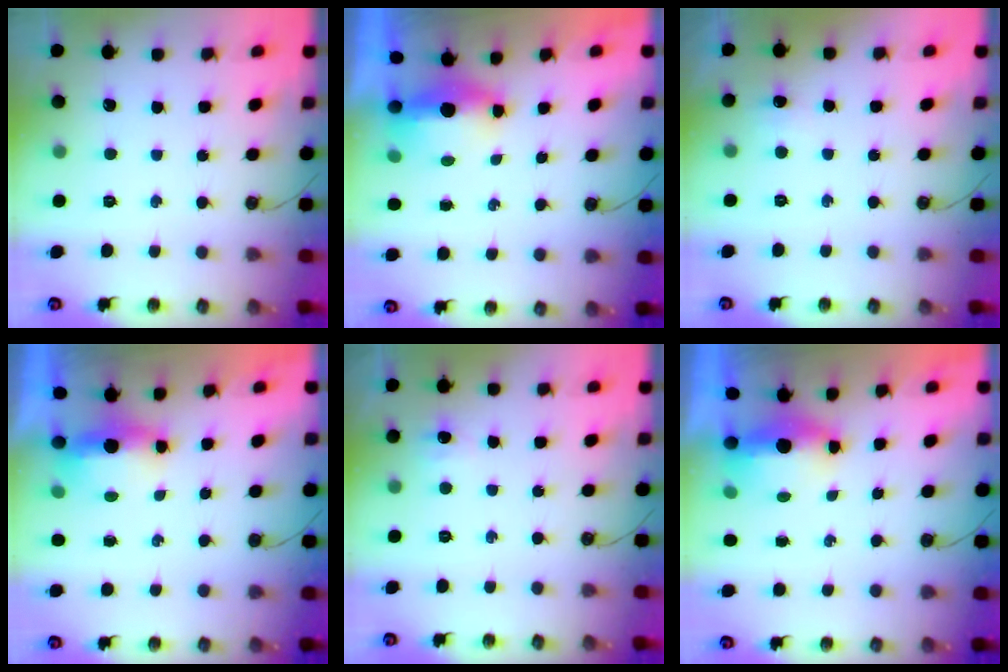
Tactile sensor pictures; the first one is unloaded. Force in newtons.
{"total": 14.7, "press": 7.2, "slide": 12.8}
{"total": 4.7, "press": 4.5, "slide": 1.0}
{"total": 6.1, "press": 5.3, "slide": 3.0}
{"total": 4.2, "press": 4.1, "slide": 0.9}
{"total": 14.7, "press": 7.2, "slide": 12.8}